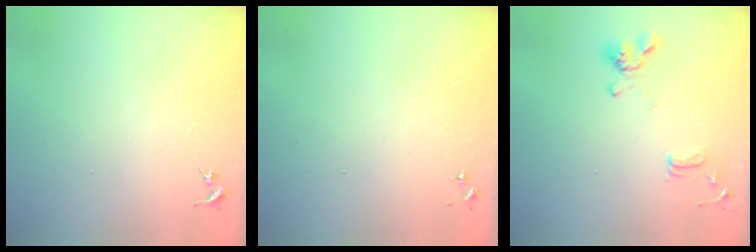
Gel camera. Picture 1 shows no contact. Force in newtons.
{"total": 0.0}
{"total": 12.0, "press": 11.9, "slide": 1.8}